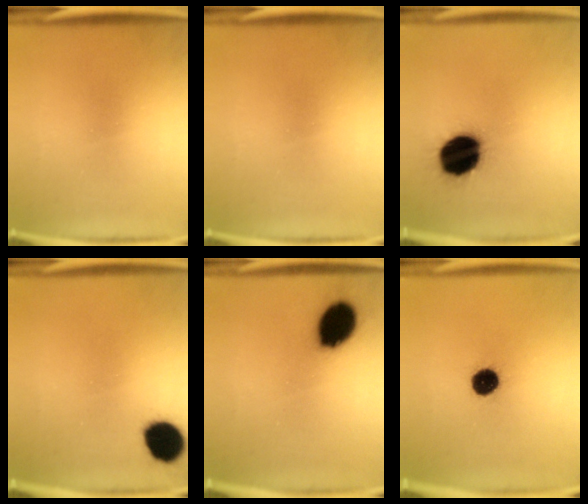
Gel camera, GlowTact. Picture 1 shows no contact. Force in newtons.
{"total": 0.0}
{"total": 18.5}
{"total": 9.8}
{"total": 12.2}
{"total": 8.6}